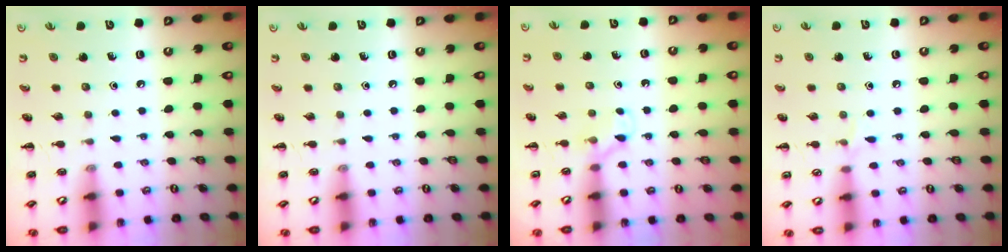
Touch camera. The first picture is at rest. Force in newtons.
{"total": 0.0}
{"total": 4.8, "press": 4.6, "slide": 1.4}
{"total": 3.9, "press": 3.6, "slide": 1.5}